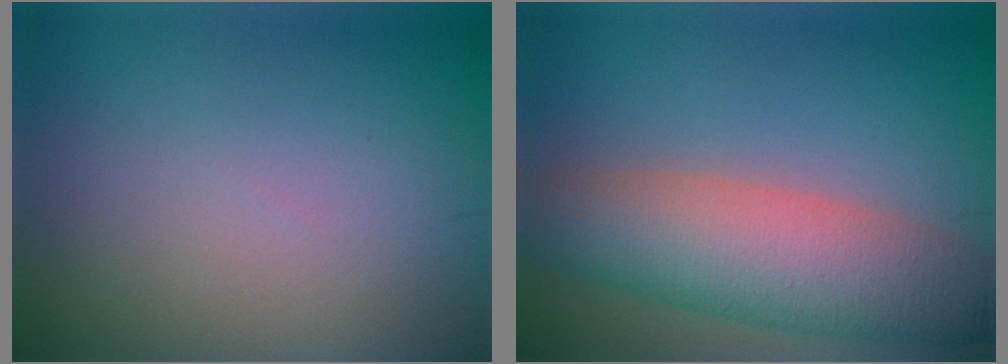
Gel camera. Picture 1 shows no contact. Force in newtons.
{"total": 8.0, "press": 8.0, "slide": 0.4}